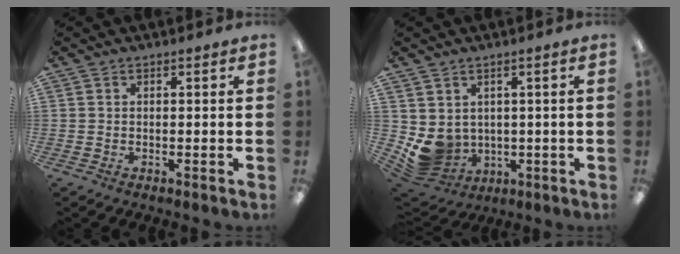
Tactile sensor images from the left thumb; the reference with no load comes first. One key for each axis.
{"total": 6.5, "fx": 0.8, "fy": 6.2, "fz": 2.0, "tx": -0.063, "ty": -0.017, "tz": 0.026}